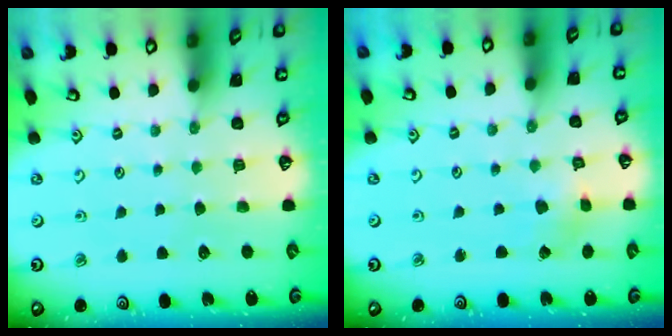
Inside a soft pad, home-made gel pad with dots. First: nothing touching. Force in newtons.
{"total": 1.5, "press": 1.5, "slide": 0.0}